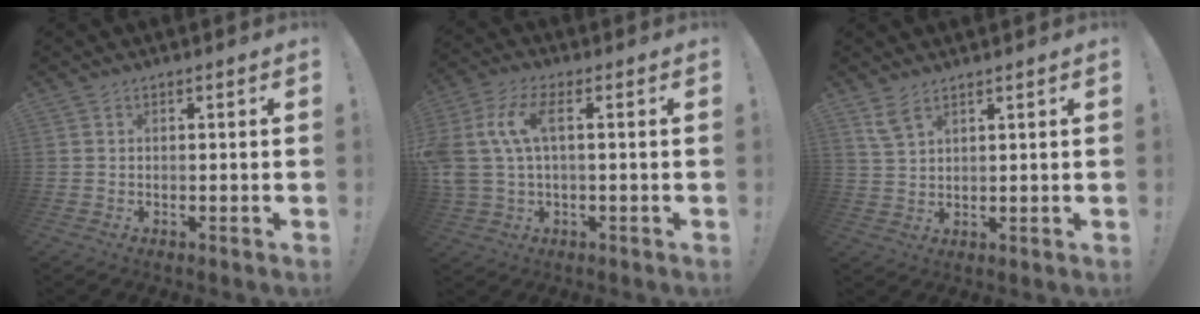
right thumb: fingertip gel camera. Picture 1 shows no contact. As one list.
[{"total": 10.6, "force": [1.8, 5.1, 9.1], "torque": [-0.202, 0.000, 0.034]}, {"total": 4.7, "force": [3.4, 1.5, 2.8], "torque": [-0.052, -0.014, 0.064]}]